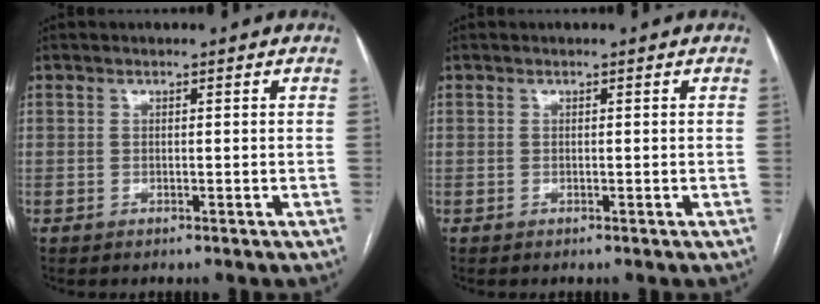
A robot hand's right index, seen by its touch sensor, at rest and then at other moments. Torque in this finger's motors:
{"motor_torque": [-0.01, 0.00, 0.00, 0.00]}